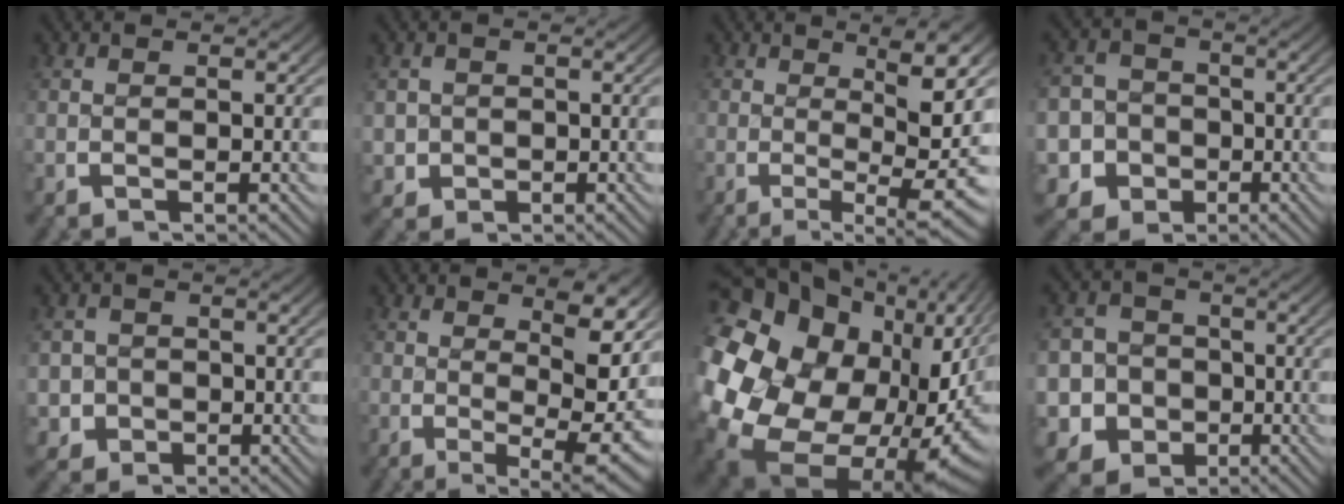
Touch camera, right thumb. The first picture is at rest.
{"total": 3.3, "force": [-0.6, 3.1, 1.0], "torque": [-0.034, -0.024, 0.002]}
{"total": 8.6, "force": [-1.3, 2.9, 7.9], "torque": [-0.116, -0.028, -0.006]}
{"total": 13.8, "force": [-5.2, 12.0, 4.5], "torque": [-0.101, -0.062, -0.085]}
{"total": 5.6, "force": [-1.6, 5.1, 1.8], "torque": [-0.046, -0.031, -0.016]}
{"total": 7.6, "force": [-0.8, 2.5, 7.2], "torque": [-0.104, -0.029, -0.001]}
{"total": 25.3, "force": [-3.2, 17.4, 18.0], "torque": [-0.357, -0.090, -0.009]}
{"total": 15.6, "force": [-6.0, 13.4, 5.3], "torque": [-0.126, -0.073, -0.096]}